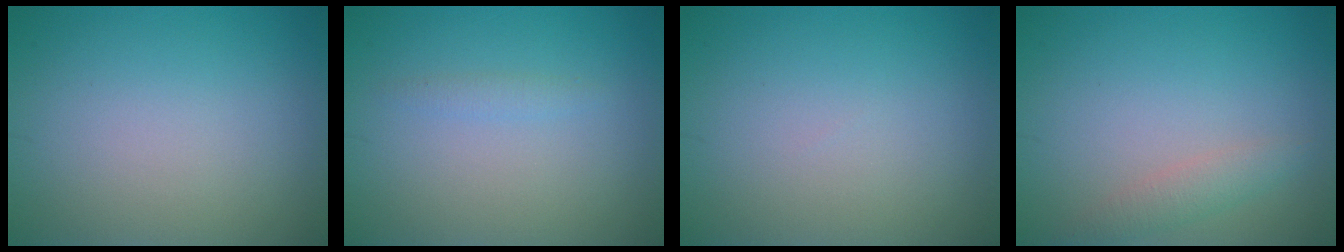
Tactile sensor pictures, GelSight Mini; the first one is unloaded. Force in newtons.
{"total": 0.8, "press": 0.8, "slide": 0.1}
{"total": 0.0}
{"total": 1.7, "press": 1.7, "slide": 0.1}